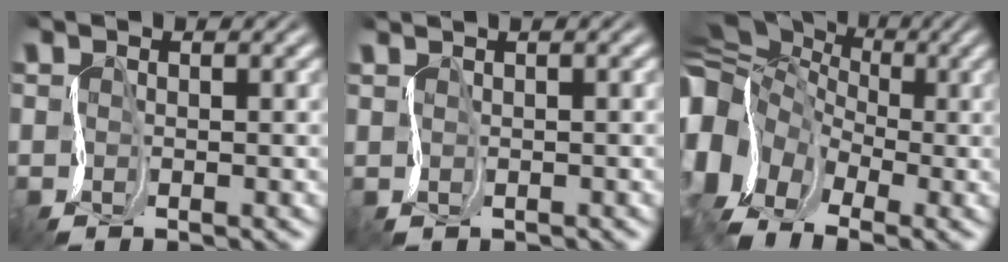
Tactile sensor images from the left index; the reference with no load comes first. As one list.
[{"total": 0.8, "force": [0.8, 0.0, -0.1], "torque": [0.009, 0.003, 0.004]}, {"total": 14.5, "force": [-3.6, 11.2, 8.4], "torque": [-0.191, 0.006, -0.047]}]